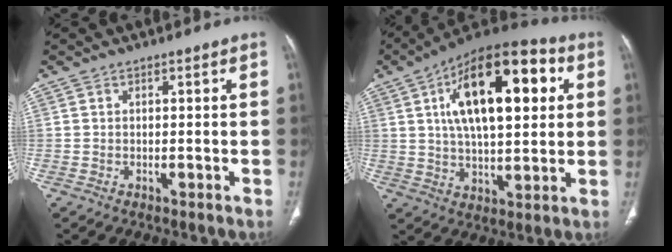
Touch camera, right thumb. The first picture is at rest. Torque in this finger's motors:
{"motor_torque": [0.13, 4.71, 1.94, 0.83, 0.22]}